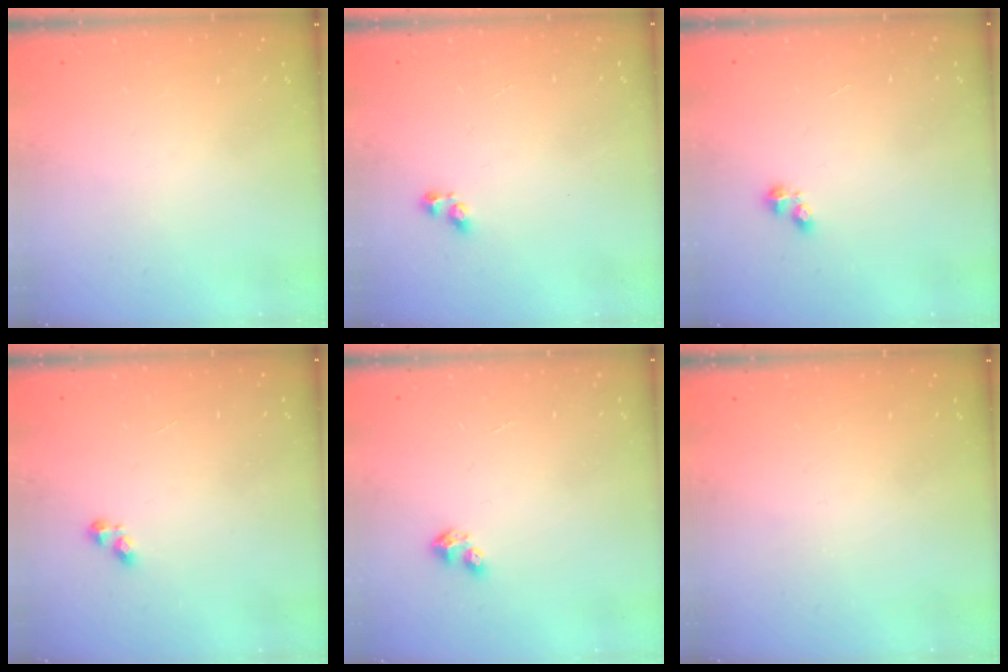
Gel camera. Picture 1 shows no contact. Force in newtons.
{"total": 3.1, "press": 3.1, "slide": 0.5}
{"total": 2.5, "press": 2.5, "slide": 0.4}
{"total": 2.4, "press": 2.4, "slide": 0.3}
{"total": 3.0, "press": 2.9, "slide": 0.3}
{"total": 0.0}